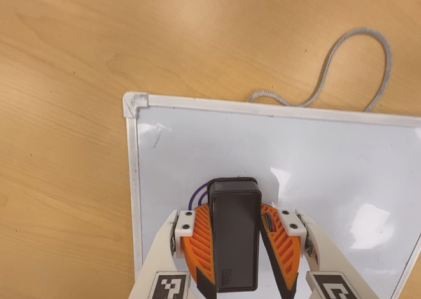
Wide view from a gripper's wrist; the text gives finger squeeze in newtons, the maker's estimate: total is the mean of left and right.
{"total": 13.3, "left": 15.3, "right": 11.2}